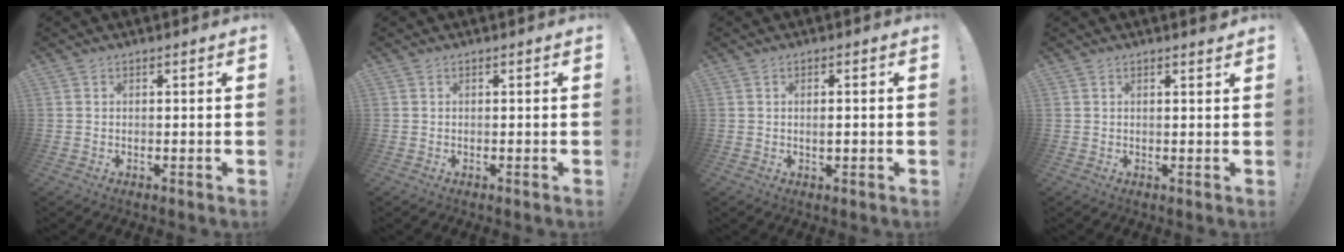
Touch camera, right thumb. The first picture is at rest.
{"total": 0.0}
{"total": 1.5, "force": [-0.1, 0.1, 1.5], "torque": [-0.022, -0.002, -0.003]}
{"total": 1.4, "force": [1.1, -0.5, 0.7], "torque": [-0.003, -0.008, 0.017]}